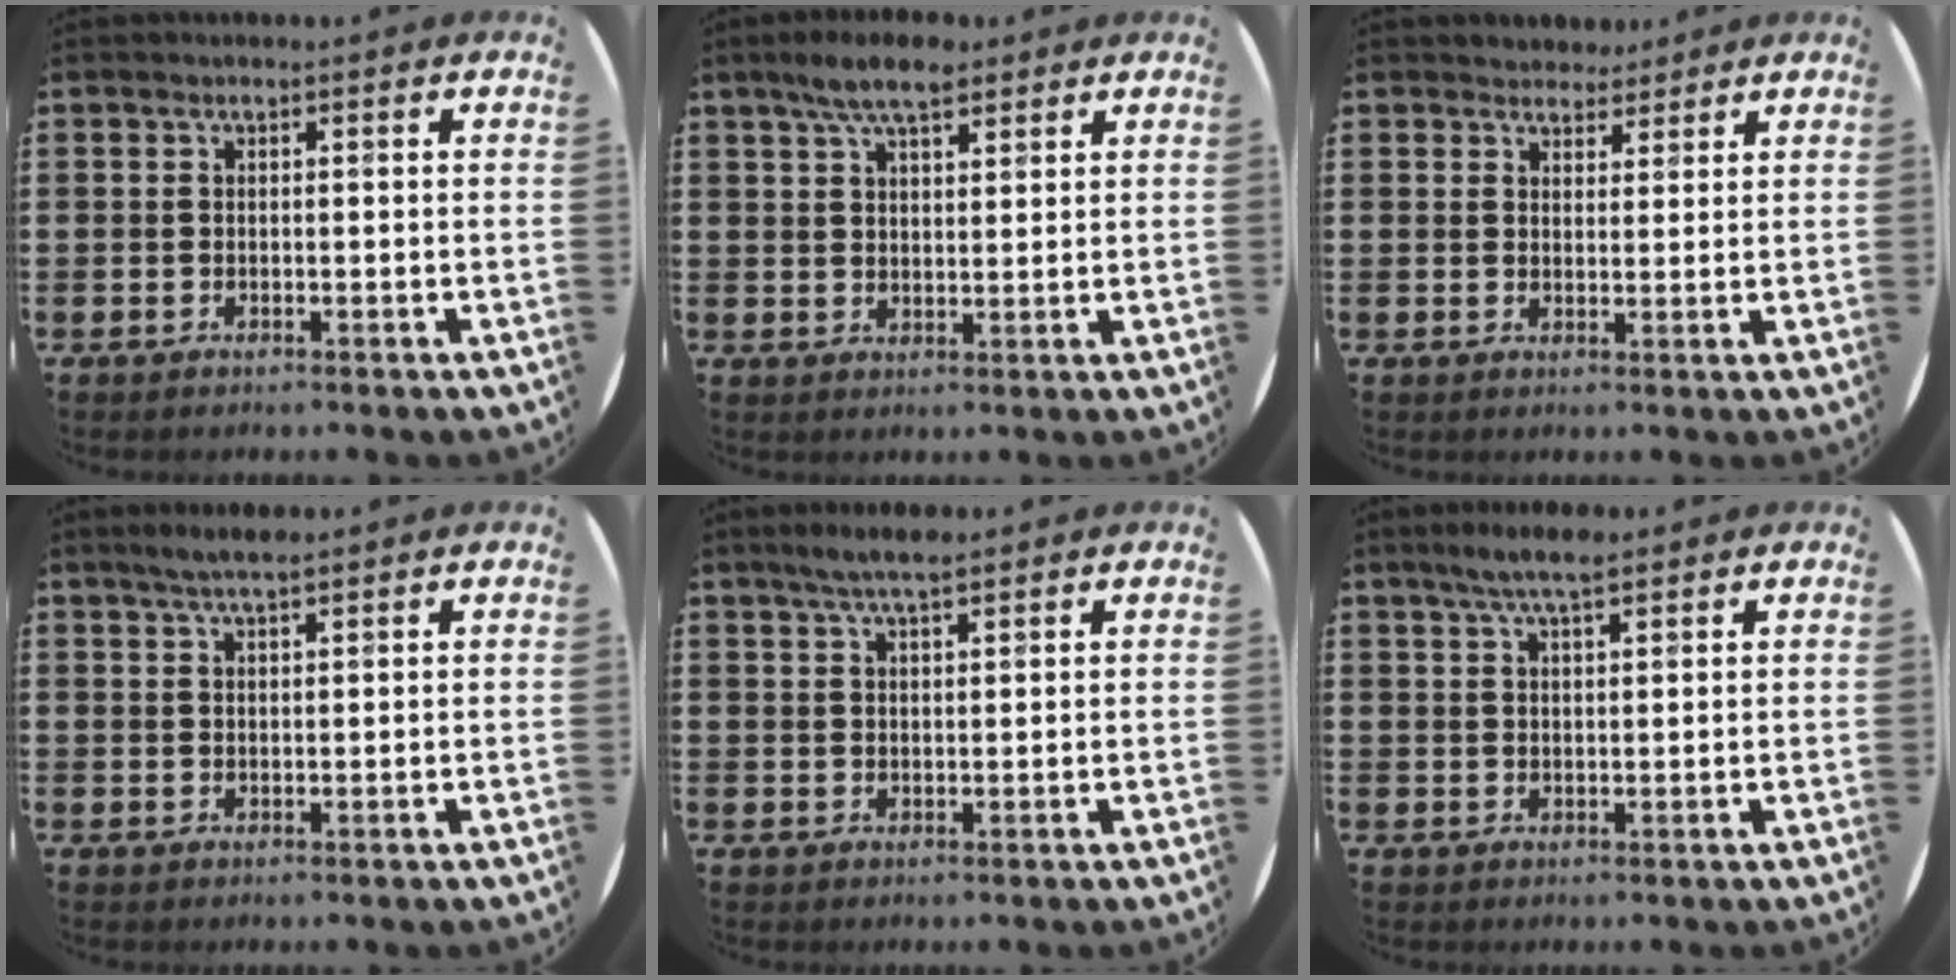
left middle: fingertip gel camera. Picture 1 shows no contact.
{"total": 6.1, "force": [4.6, 2.0, 3.5], "torque": [-0.069, -0.002, 0.082]}
{"total": 3.0, "force": [2.8, 1.1, -0.1], "torque": [0.003, -0.006, 0.051]}
{"total": 2.7, "force": [2.3, 0.3, 1.5], "torque": [-0.030, 0.005, 0.041]}
{"total": 3.6, "force": [2.9, 0.5, 2.0], "torque": [-0.043, 0.003, 0.052]}
{"total": 4.4, "force": [3.5, 0.8, 2.6], "torque": [-0.049, -0.001, 0.060]}